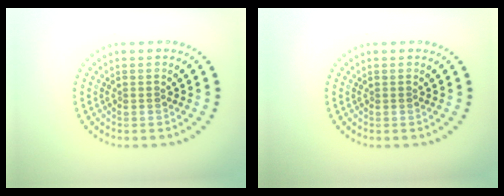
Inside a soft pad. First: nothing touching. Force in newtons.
{"total": 0.0}